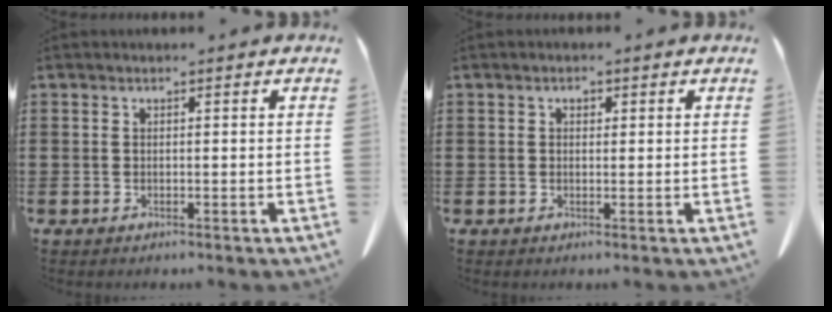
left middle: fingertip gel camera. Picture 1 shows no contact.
{"total": 1.0, "force": [0.3, 0.7, 0.5], "torque": [-0.012, 0.005, 0.006]}